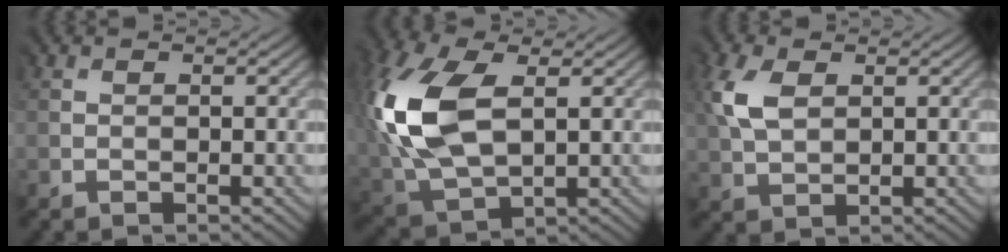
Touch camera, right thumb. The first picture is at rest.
{"total": 14.0, "force": [2.9, 8.6, 10.7], "torque": [-0.289, 0.010, 0.060]}
{"total": 5.2, "force": [2.1, 3.4, 3.3], "torque": [-0.099, 0.010, 0.039]}